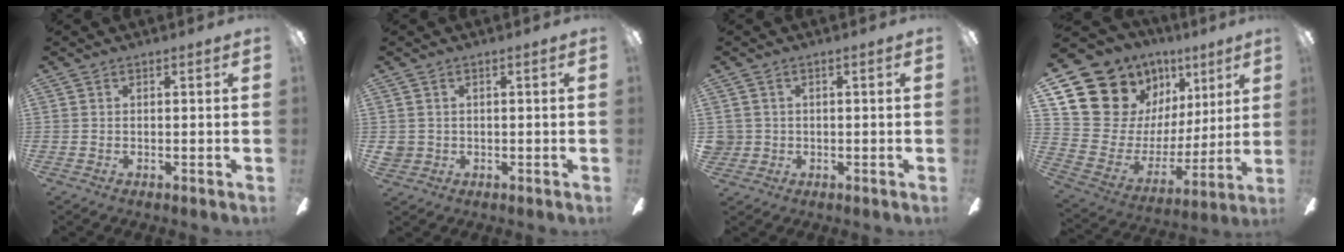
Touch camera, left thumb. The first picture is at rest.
{"total": 2.2, "force": [0.4, 2.1, 0.4], "torque": [-0.010, 0.005, 0.006]}
{"total": 2.6, "force": [0.3, 2.6, 0.1], "torque": [-0.009, 0.006, 0.006]}
{"total": 15.9, "force": [9.9, 11.6, 4.4], "torque": [-0.089, -0.082, 0.211]}